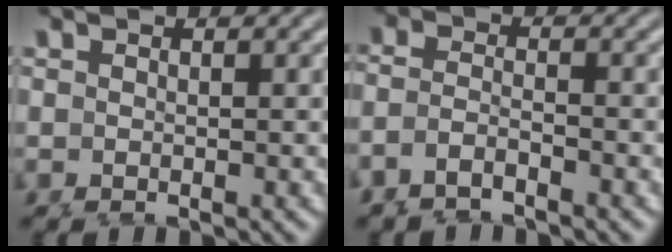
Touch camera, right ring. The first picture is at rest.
{"total": 4.3, "force": [-1.6, 3.6, 1.6], "torque": [-0.057, -0.018, -0.027]}